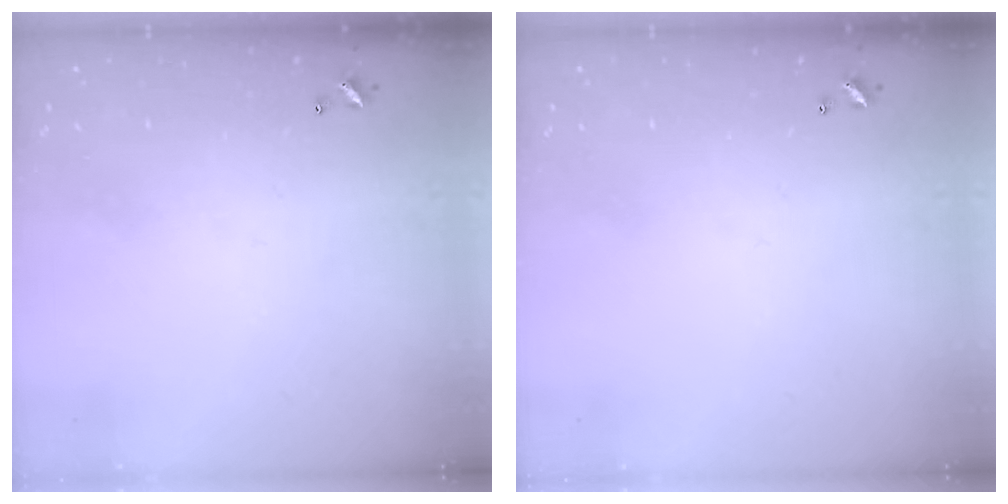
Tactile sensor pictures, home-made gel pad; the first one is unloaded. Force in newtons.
{"total": 0.0}